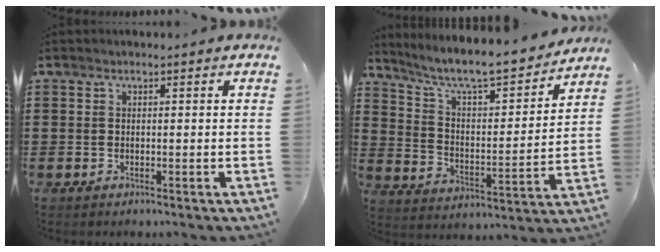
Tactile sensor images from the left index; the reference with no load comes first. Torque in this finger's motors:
{"motor_torque": [2.14, 0.00, 0.27, 0.08]}